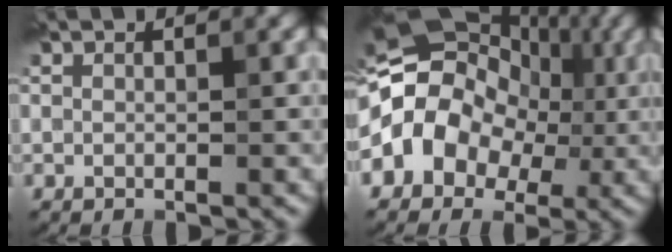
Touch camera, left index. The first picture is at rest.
{"total": 11.4, "force": [-0.6, 9.1, 6.8], "torque": [-0.114, 0.019, -0.035]}